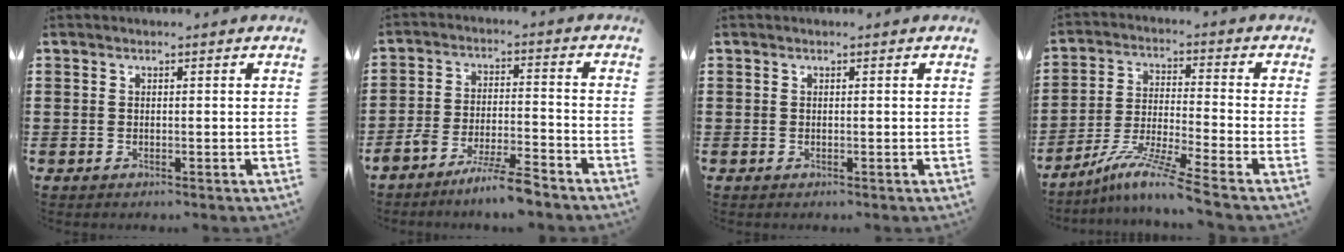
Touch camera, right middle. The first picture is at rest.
{"total": 6.5, "force": [-5.9, 0.3, 2.9], "torque": [-0.057, -0.006, -0.111]}
{"total": 0.0}
{"total": 8.5, "force": [-6.8, -0.4, 5.0], "torque": [-0.106, -0.015, -0.135]}